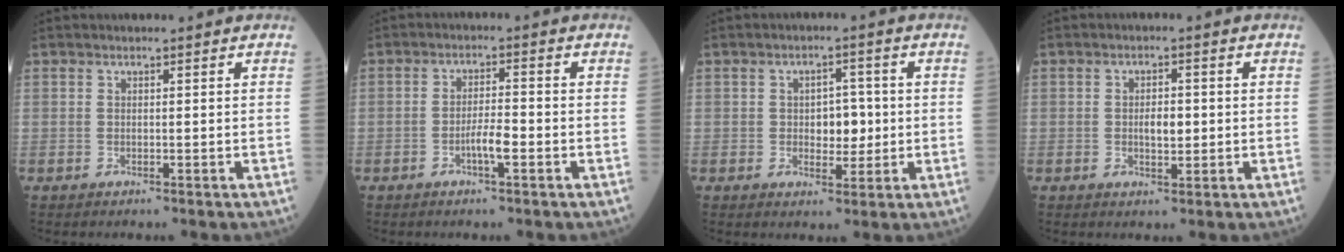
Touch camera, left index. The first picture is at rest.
{"total": 3.4, "force": [-1.7, 0.4, 3.0], "torque": [-0.054, -0.002, -0.033]}
{"total": 4.2, "force": [-0.3, 2.6, 3.3], "torque": [-0.042, 0.005, -0.002]}
{"total": 2.9, "force": [-0.3, 1.2, 2.6], "torque": [-0.041, -0.002, -0.006]}